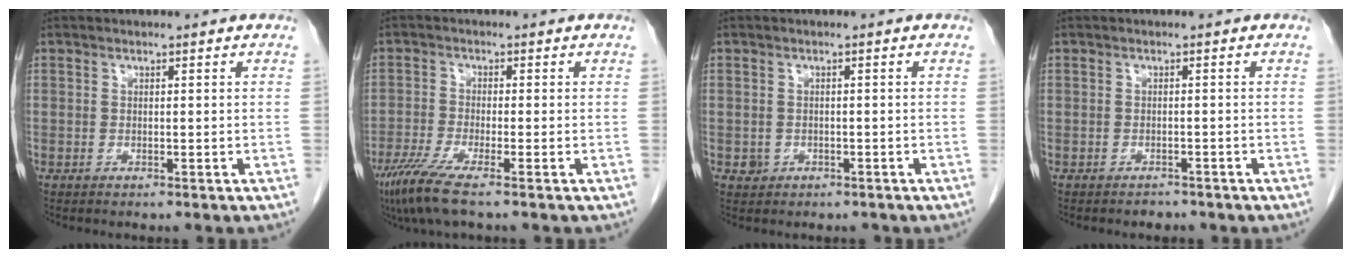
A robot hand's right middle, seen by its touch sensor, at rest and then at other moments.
{"total": 6.1, "force": [-4.2, 0.0, 4.4], "torque": [-0.088, -0.019, -0.083]}
{"total": 2.1, "force": [-0.9, 1.8, 0.3], "torque": [-0.006, 0.007, -0.009]}
{"total": 1.5, "force": [-1.3, 0.7, 0.2], "torque": [-0.010, 0.000, -0.017]}